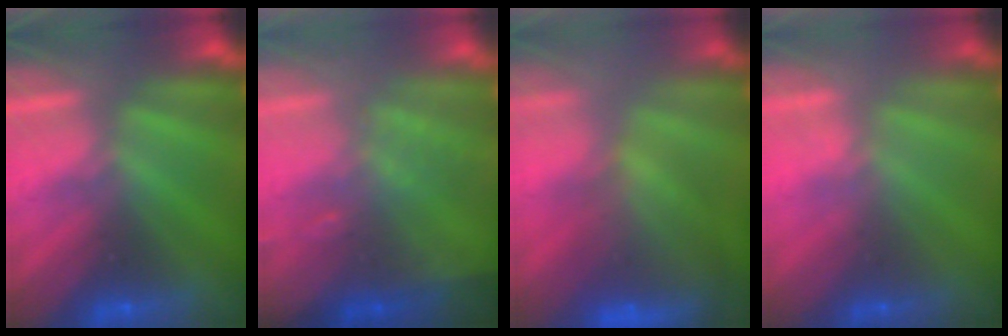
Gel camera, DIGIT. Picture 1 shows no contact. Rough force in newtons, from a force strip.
{"total": 2.7}
{"total": 9.0}
{"total": 2.3}